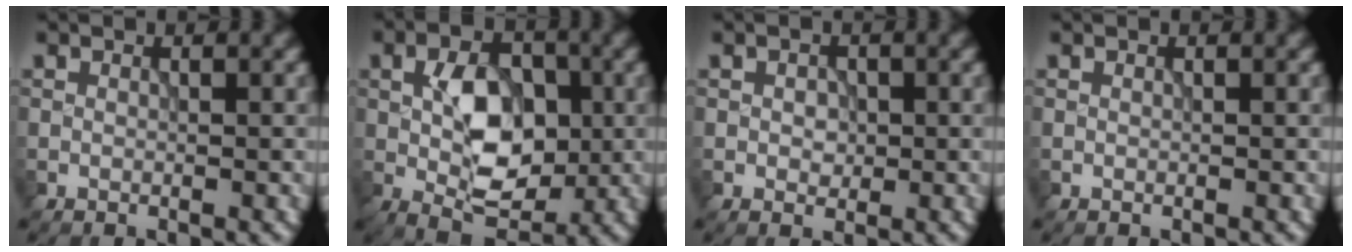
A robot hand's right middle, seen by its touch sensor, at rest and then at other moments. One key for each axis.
{"total": 6.6, "fx": -0.2, "fy": 4.0, "fz": 5.3, "tx": -0.087, "ty": 0.000, "tz": -0.006}
{"total": 1.3, "fx": 0.0, "fy": 1.0, "fz": 0.8, "tx": -0.015, "ty": -0.003, "tz": 0.000}
{"total": 0.0}